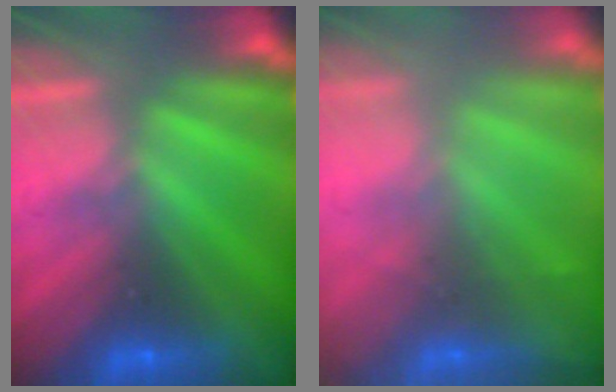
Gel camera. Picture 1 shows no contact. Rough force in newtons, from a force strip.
{"total": 7.3}